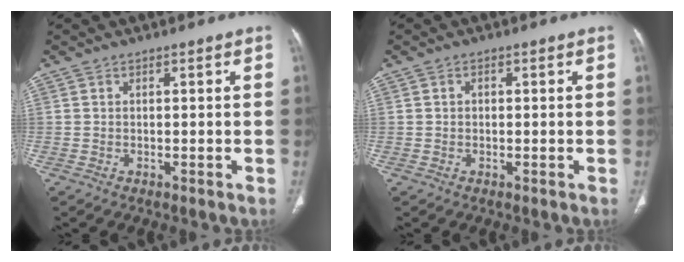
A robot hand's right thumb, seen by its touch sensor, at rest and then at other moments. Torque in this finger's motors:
{"motor_torque": [-0.37, -0.24, -0.13, 0.04, 0.10]}